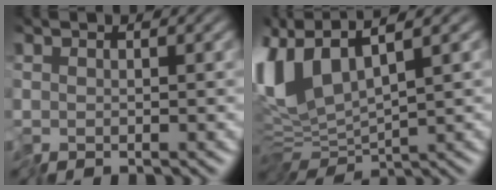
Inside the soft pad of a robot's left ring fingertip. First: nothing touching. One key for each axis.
{"total": 8.0, "fx": 2.8, "fy": 3.2, "fz": 6.8, "tx": -0.164, "ty": 0.007, "tz": 0.051}